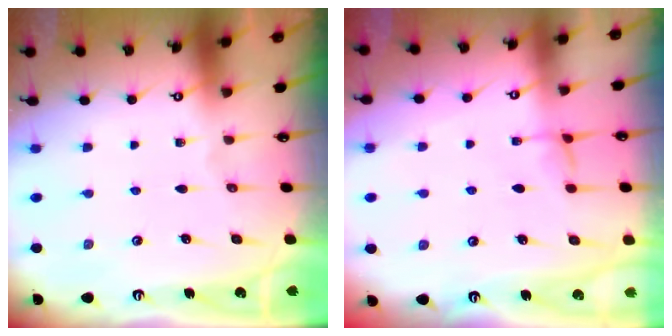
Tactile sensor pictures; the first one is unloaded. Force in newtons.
{"total": 1.9, "press": 1.9, "slide": 0.2}